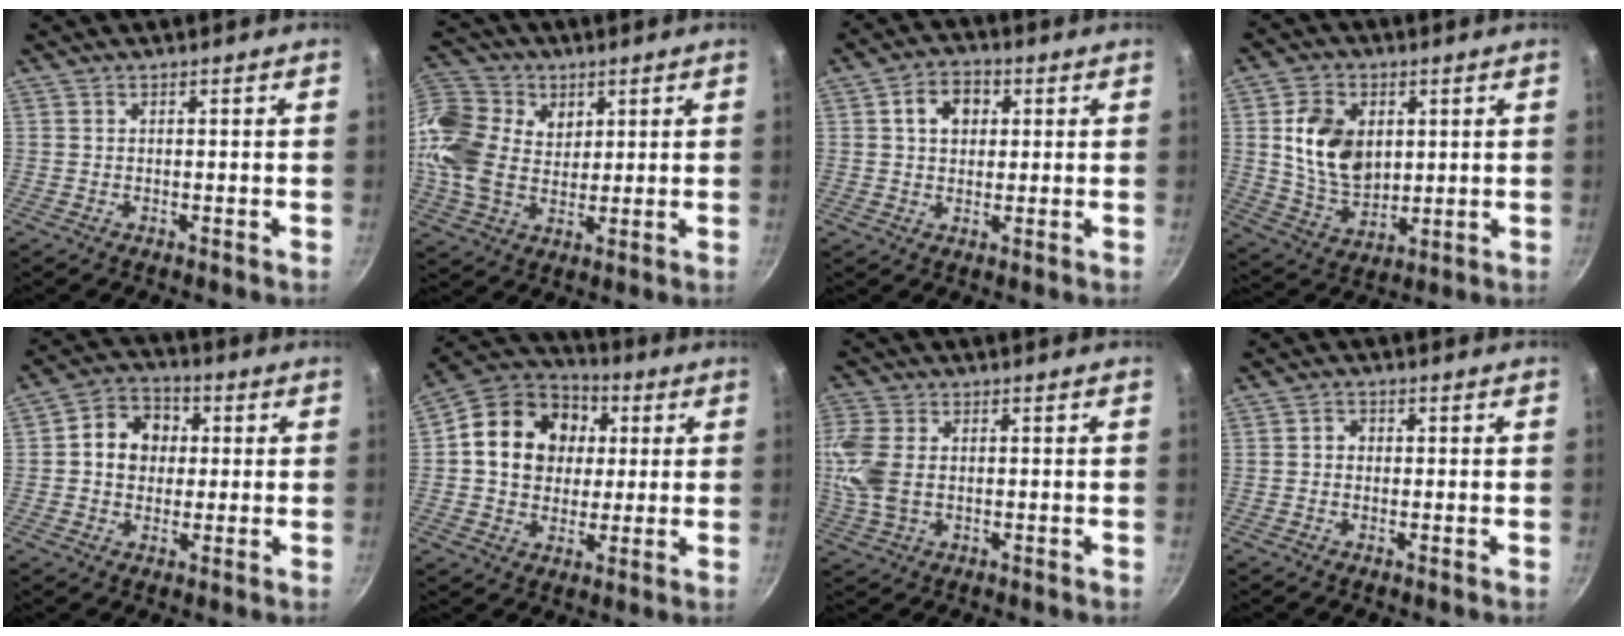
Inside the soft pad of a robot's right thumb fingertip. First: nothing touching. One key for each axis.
{"total": 17.5, "fx": 4.5, "fy": 13.6, "fz": 10.1, "tx": -0.212, "ty": 0.004, "tz": 0.076}
{"total": 7.0, "fx": 1.9, "fy": 5.3, "fz": 4.2, "tx": -0.041, "ty": 0.008, "tz": 0.022}
{"total": 13.2, "fx": 2.6, "fy": 9.5, "fz": 8.7, "tx": -0.134, "ty": -0.016, "tz": 0.056}
{"total": 9.8, "fx": 1.3, "fy": 8.3, "fz": 5.1, "tx": -0.050, "ty": 0.014, "tz": 0.004}
{"total": 17.9, "fx": 3.2, "fy": 14.5, "fz": 10.0, "tx": -0.146, "ty": 0.017, "tz": 0.042}
{"total": 8.6, "fx": 0.3, "fy": 5.7, "fz": 6.5, "tx": -0.146, "ty": 0.003, "tz": 0.003}
{"total": 2.5, "fx": 0.1, "fy": 2.2, "fz": 1.2, "tx": -0.011, "ty": 0.005, "tz": -0.005}